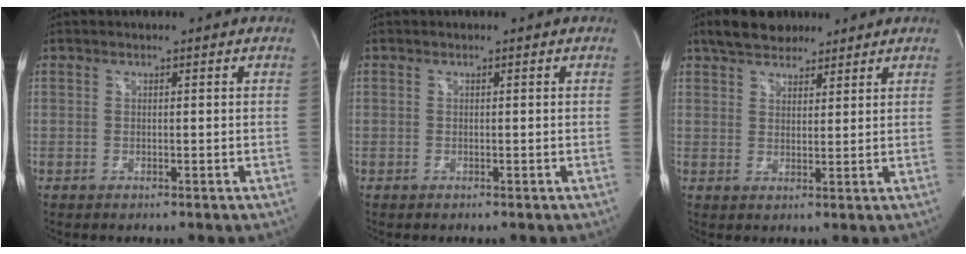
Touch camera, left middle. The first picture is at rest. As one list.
[{"total": 0.0}, {"total": 7.6, "force": [5.8, 3.5, 3.3], "torque": [-0.059, 0.021, 0.102]}]